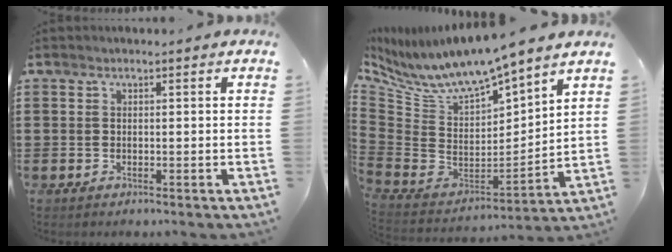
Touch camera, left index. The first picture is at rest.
{"total": 7.6, "force": [6.9, 0.6, 3.1], "torque": [-0.097, -0.062, 0.117]}